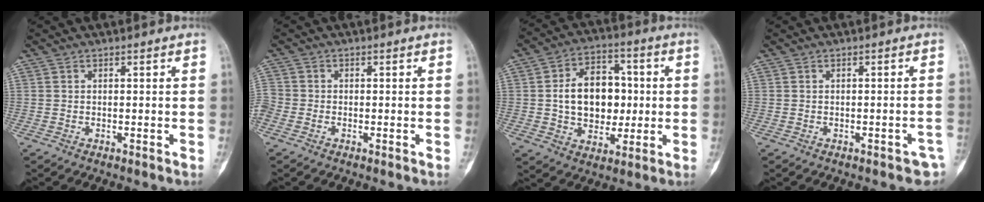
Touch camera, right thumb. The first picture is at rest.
{"total": 3.4, "force": [-1.2, 2.7, 1.5], "torque": [-0.042, 0.006, -0.028]}
{"total": 14.1, "force": [0.5, 10.0, 9.9], "torque": [-0.118, 0.016, 0.012]}
{"total": 3.3, "force": [-2.1, 1.6, 2.0], "torque": [-0.015, 0.016, -0.022]}